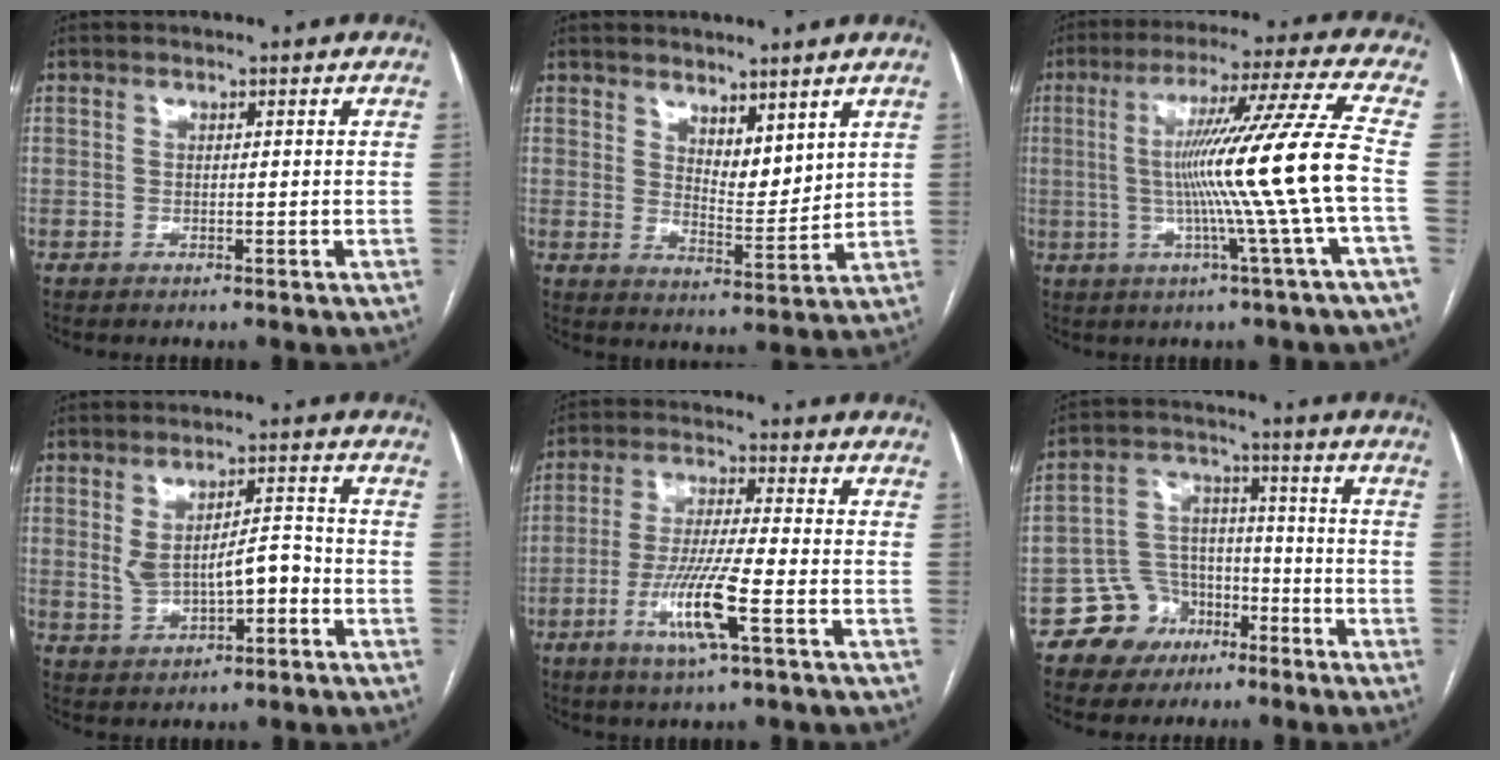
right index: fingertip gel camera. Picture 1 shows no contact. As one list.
[{"total": 5.8, "force": [4.1, 2.2, 3.5], "torque": [-0.058, -0.018, 0.078]}, {"total": 15.3, "force": [-1.6, -3.4, 14.8], "torque": [-0.235, -0.004, -0.030]}, {"total": 7.1, "force": [-0.9, 2.8, 6.5], "torque": [-0.115, 0.019, -0.002]}, {"total": 9.8, "force": [-3.8, 0.1, 9.0], "torque": [-0.178, -0.011, -0.074]}, {"total": 8.9, "force": [-5.1, 7.2, 1.4], "torque": [-0.022, 0.034, -0.079]}]